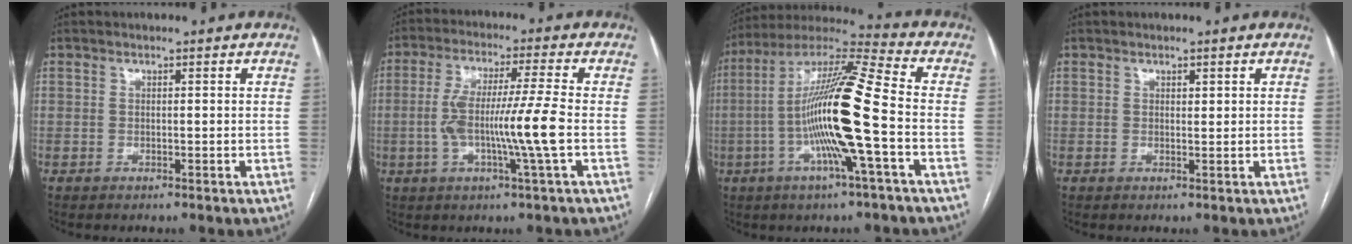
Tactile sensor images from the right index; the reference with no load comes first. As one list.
[{"total": 10.3, "force": [-1.8, -0.8, 10.1], "torque": [-0.195, 0.001, -0.037]}, {"total": 17.7, "force": [-3.4, 0.0, 17.3], "torque": [-0.332, 0.002, -0.075]}, {"total": 0.8, "force": [0.4, 0.4, 0.5], "torque": [-0.005, -0.002, 0.006]}]